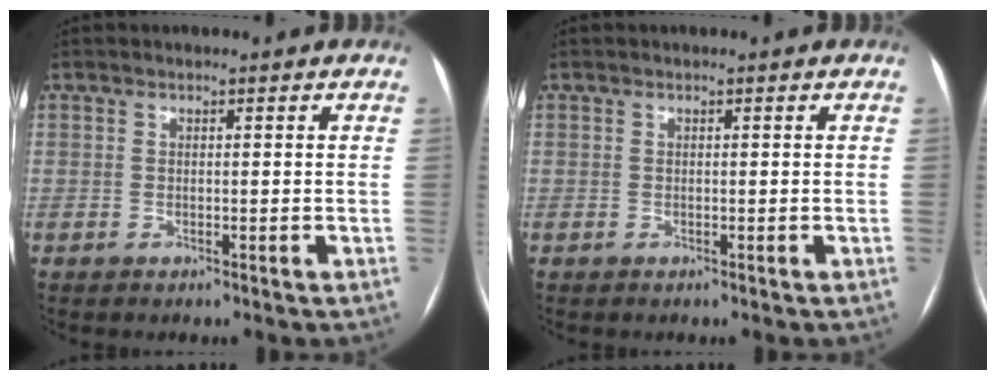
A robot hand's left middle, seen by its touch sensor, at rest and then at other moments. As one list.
[{"total": 0.0}]